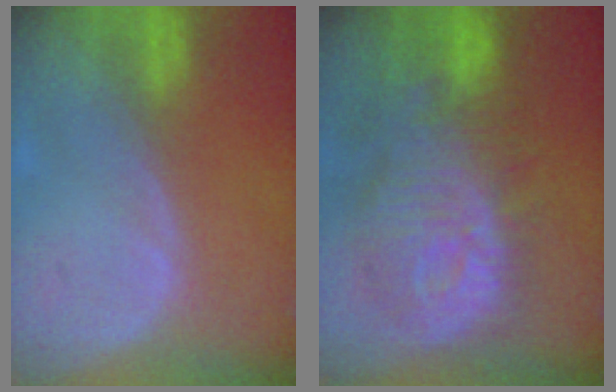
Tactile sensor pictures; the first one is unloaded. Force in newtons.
{"total": 12.7, "press": 11.3, "slide": 5.8}